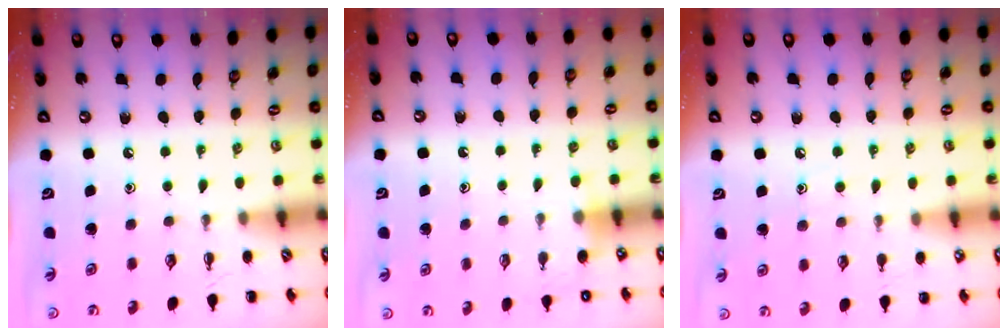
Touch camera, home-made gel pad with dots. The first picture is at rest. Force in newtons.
{"total": 5.2, "press": 5.0, "slide": 1.3}
{"total": 7.4, "press": 7.2, "slide": 1.8}